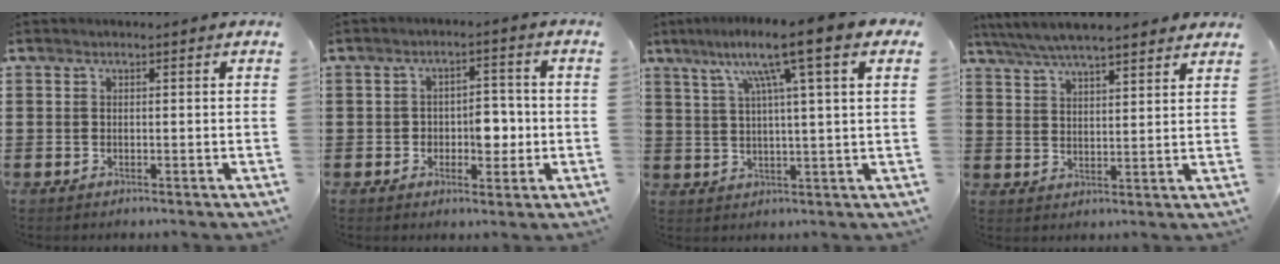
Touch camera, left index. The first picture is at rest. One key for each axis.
{"total": 5.0, "fx": -0.9, "fy": 3.3, "fz": 3.6, "tx": -0.056, "ty": 0.003, "tz": -0.024}
{"total": 10.8, "fx": 5.9, "fy": 0.4, "fz": 9.1, "tx": -0.182, "ty": -0.006, "tz": 0.090}
{"total": 5.4, "fx": 5.0, "fy": 0.5, "fz": 2.0, "tx": -0.055, "ty": -0.015, "tz": 0.088}